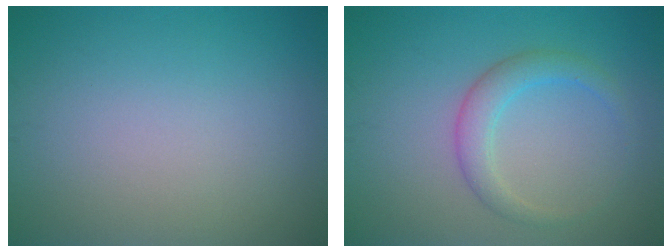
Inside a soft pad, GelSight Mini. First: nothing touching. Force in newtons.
{"total": 2.7, "press": 2.7, "slide": 0.1}